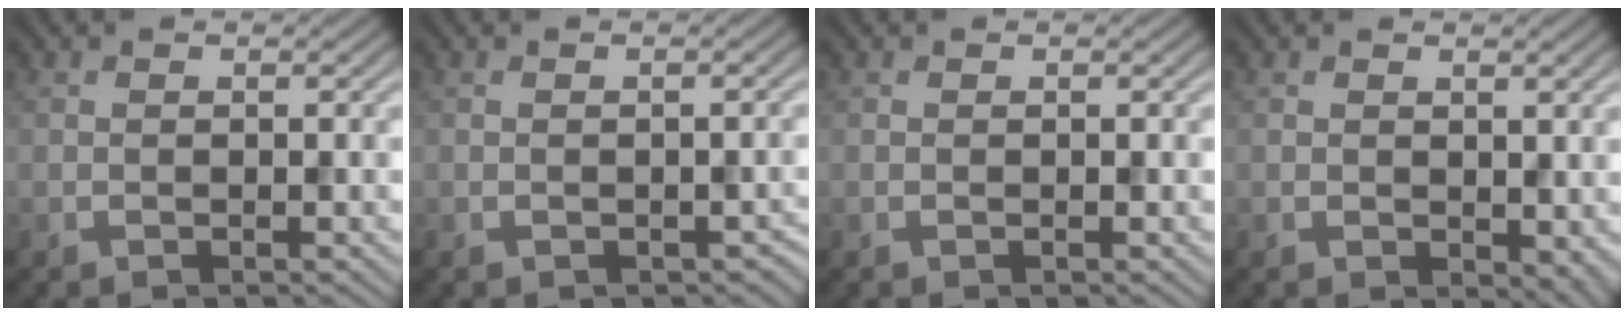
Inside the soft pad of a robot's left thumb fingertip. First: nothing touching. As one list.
[{"total": 1.7, "force": [-0.8, 1.1, 1.0], "torque": [-0.016, -0.011, -0.005]}, {"total": 0.0}, {"total": 2.0, "force": [0.3, 1.3, 1.5], "torque": [-0.023, -0.006, 0.011]}]